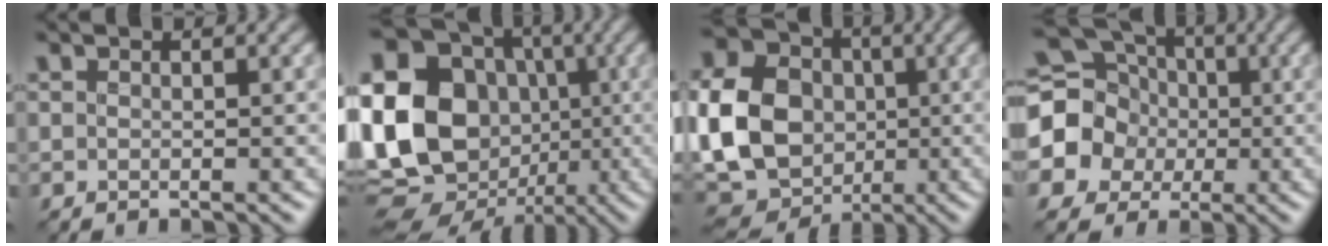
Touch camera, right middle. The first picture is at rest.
{"total": 20.7, "force": [-2.1, 17.8, 10.3], "torque": [-0.223, 0.014, -0.093]}
{"total": 14.4, "force": [-2.2, 11.7, 8.2], "torque": [-0.177, -0.004, -0.054]}
{"total": 11.1, "force": [-0.9, 10.3, 3.9], "torque": [-0.113, 0.013, -0.045]}